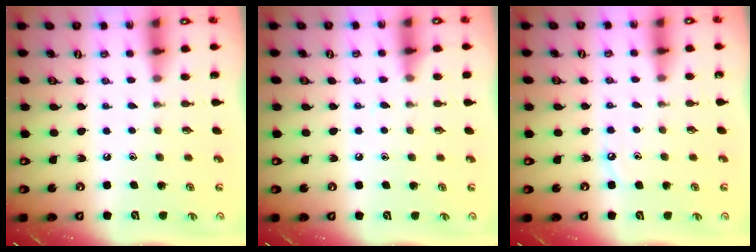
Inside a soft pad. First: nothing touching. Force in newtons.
{"total": 4.7, "press": 4.7, "slide": 0.7}
{"total": 3.9, "press": 3.9, "slide": 0.5}